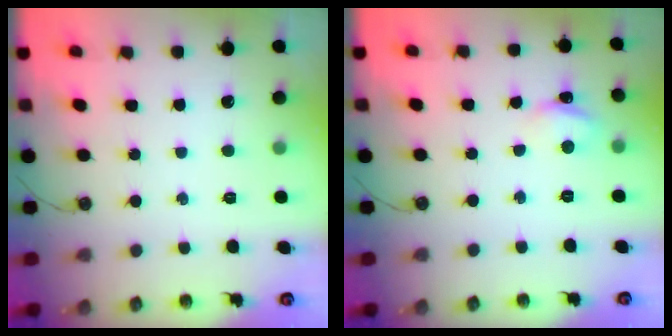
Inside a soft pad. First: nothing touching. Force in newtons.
{"total": 3.4, "press": 3.4, "slide": 0.5}